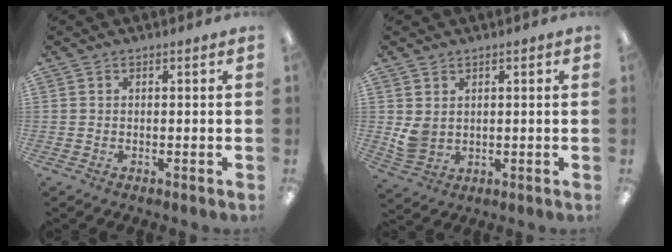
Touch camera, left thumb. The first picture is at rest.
{"total": 4.7, "force": [1.3, 4.0, 2.1], "torque": [-0.033, 0.001, 0.029]}